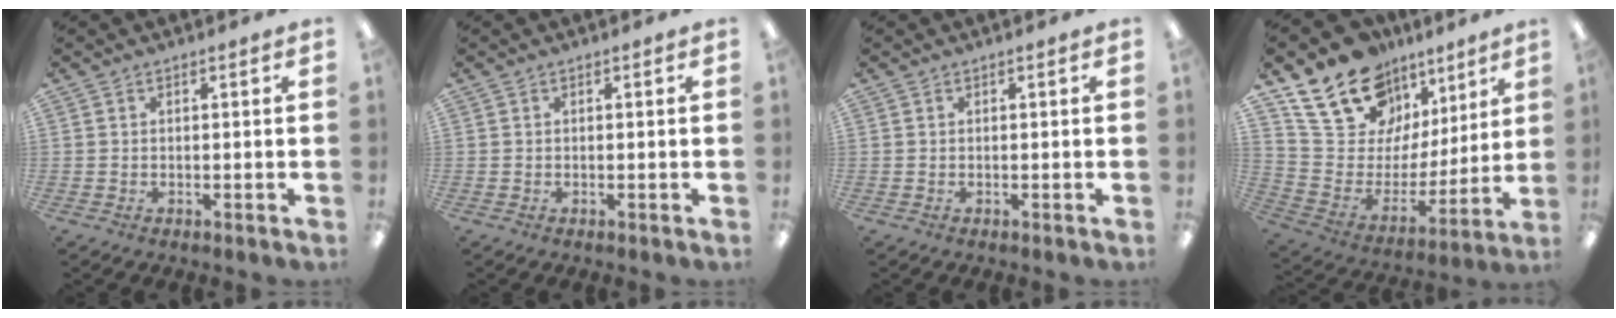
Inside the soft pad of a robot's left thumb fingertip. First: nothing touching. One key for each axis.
{"total": 0.0}
{"total": 0.0}
{"total": 19.8, "fx": 14.1, "fy": 11.4, "fz": 7.9, "tx": -0.149, "ty": -0.095, "tz": 0.264}